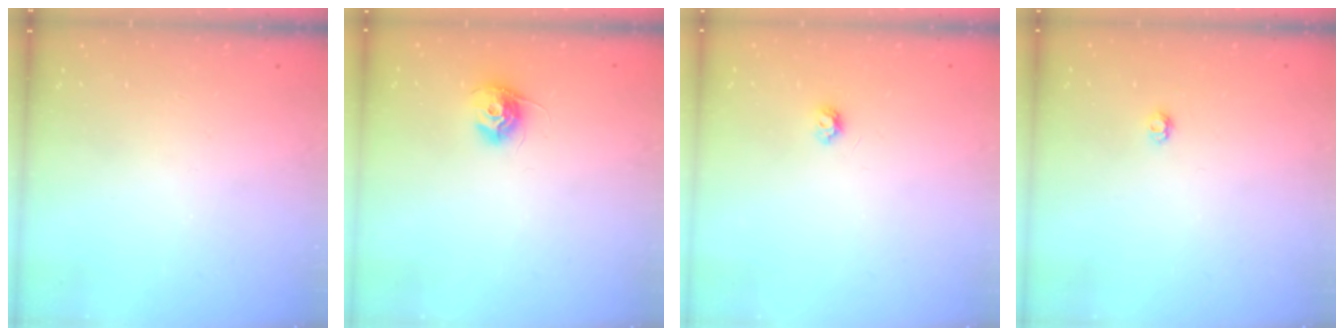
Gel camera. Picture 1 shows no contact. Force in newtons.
{"total": 10.3, "press": 10.3, "slide": 0.5}
{"total": 3.9, "press": 3.8, "slide": 0.6}
{"total": 2.9, "press": 2.9, "slide": 0.4}